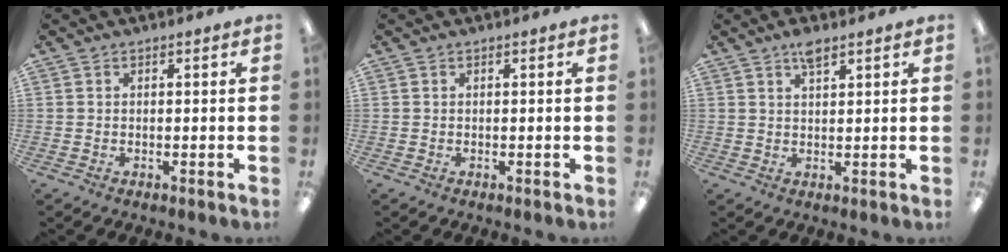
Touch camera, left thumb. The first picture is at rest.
{"total": 0.0}
{"total": 3.3, "force": [2.5, 0.9, 2.0], "torque": [-0.038, 0.000, 0.042]}